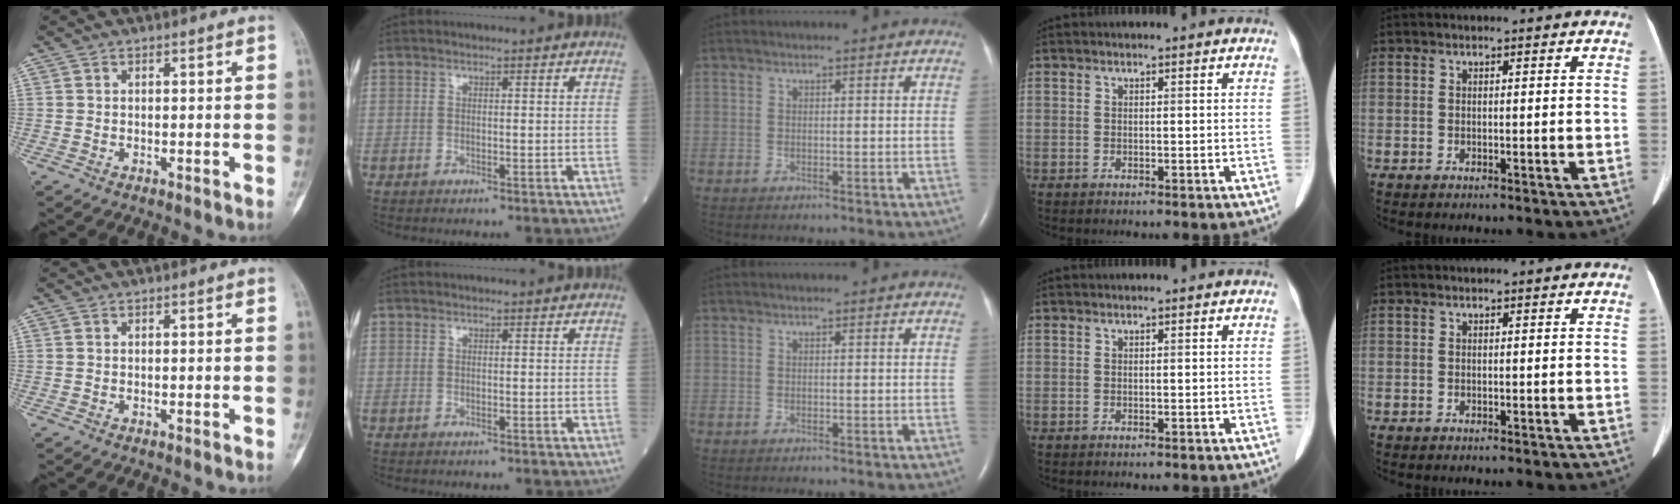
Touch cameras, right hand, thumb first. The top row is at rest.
{}